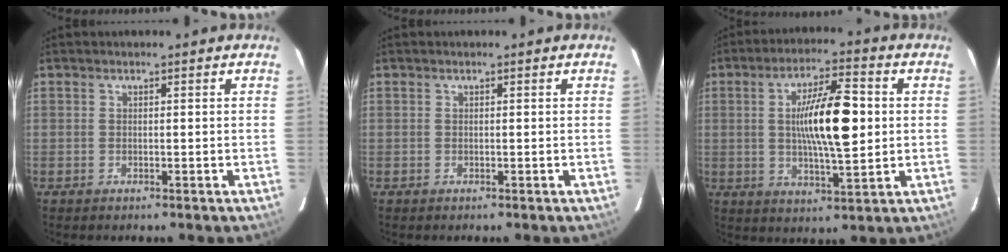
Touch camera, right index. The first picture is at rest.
{"total": 0.0}
{"total": 12.5, "force": [1.1, 2.3, 12.2], "torque": [-0.210, 0.008, 0.017]}